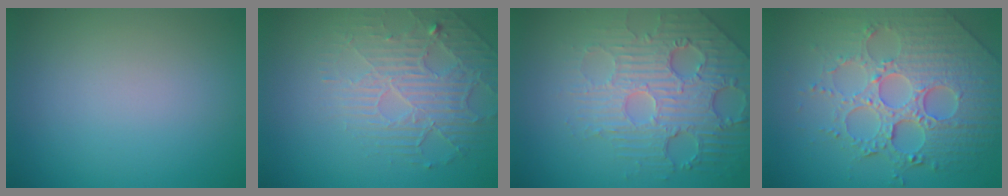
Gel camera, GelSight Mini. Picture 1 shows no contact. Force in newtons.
{"total": 3.1, "press": 2.8, "slide": 1.4}
{"total": 6.1, "press": 4.9, "slide": 3.7}
{"total": 8.1, "press": 6.0, "slide": 5.5}